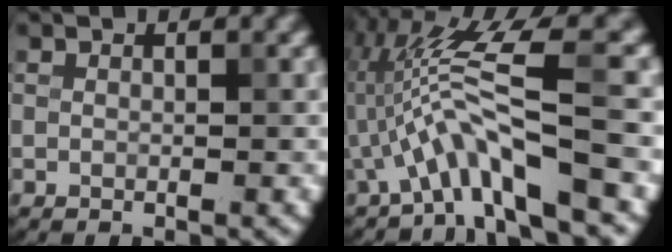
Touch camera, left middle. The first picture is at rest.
{"total": 8.5, "force": [-2.5, 1.3, 8.0], "torque": [-0.149, 0.020, -0.047]}